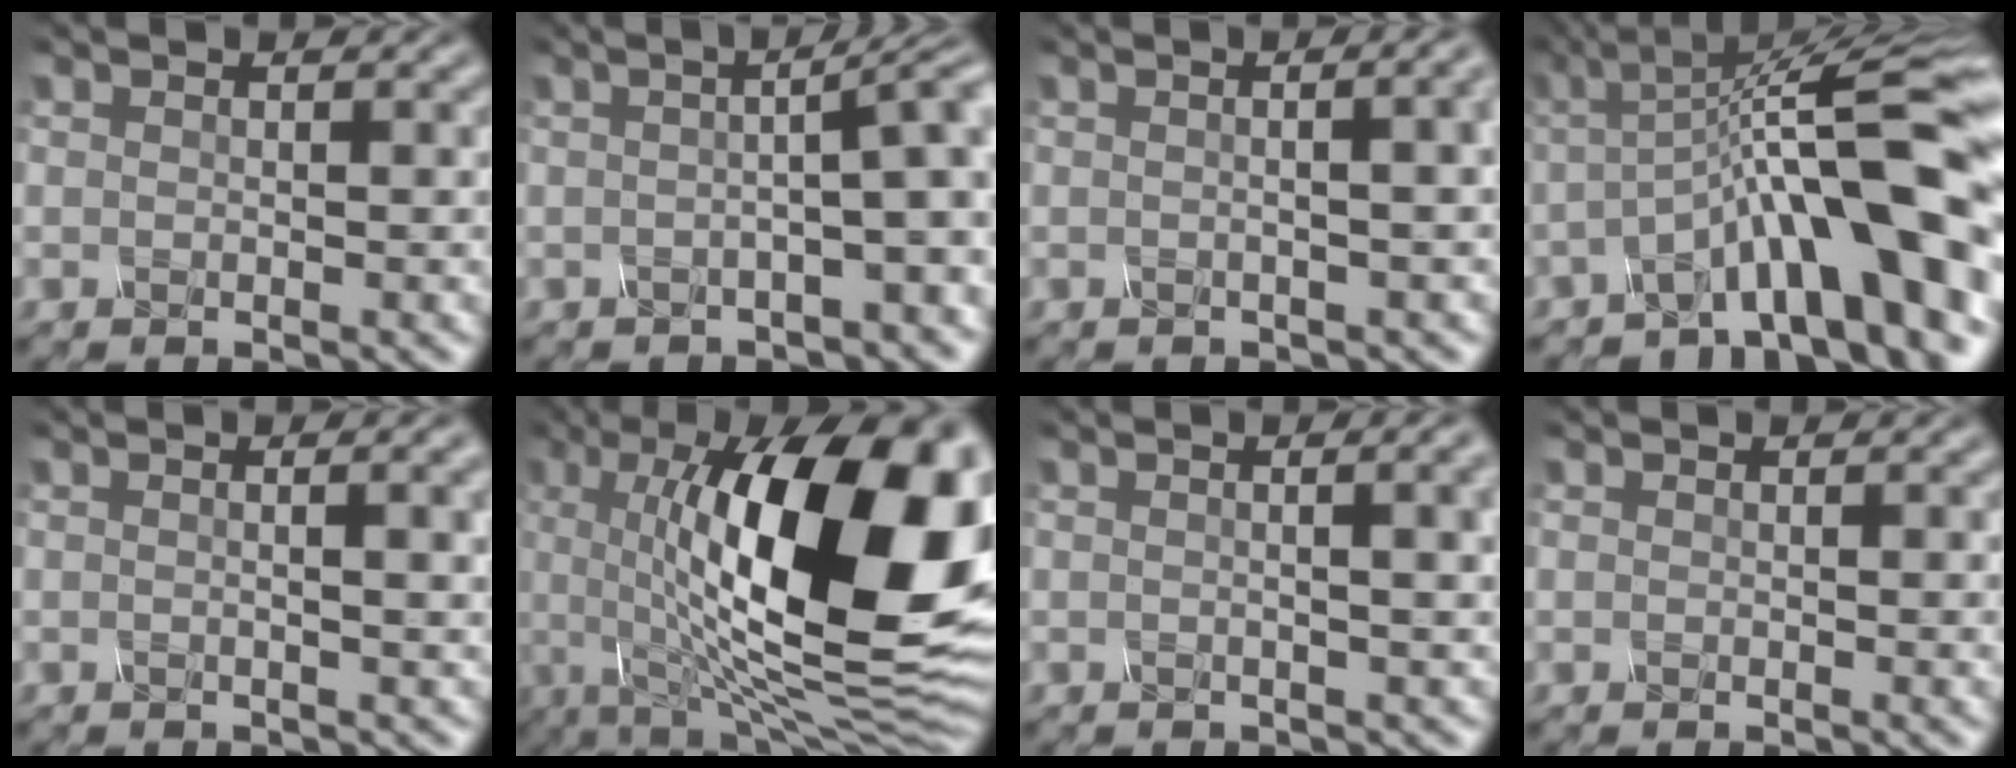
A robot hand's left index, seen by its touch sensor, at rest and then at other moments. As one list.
[{"total": 6.8, "force": [0.1, 1.8, 6.6], "torque": [-0.064, 0.018, -0.001]}, {"total": 8.2, "force": [1.5, 4.3, 6.8], "torque": [-0.016, 0.051, -0.028]}, {"total": 12.0, "force": [-3.3, 2.6, 11.2], "torque": [-0.155, 0.026, -0.053]}, {"total": 5.9, "force": [1.1, 2.6, 5.2], "torque": [-0.037, 0.031, -0.016]}, {"total": 19.2, "force": [2.8, 7.1, 17.6], "torque": [-0.244, 0.015, 0.039]}, {"total": 7.5, "force": [1.5, 3.6, 6.4], "torque": [-0.026, 0.043, -0.021]}, {"total": 0.7, "force": [0.0, 0.2, 0.6], "torque": [-0.005, 0.002, -0.001]}]